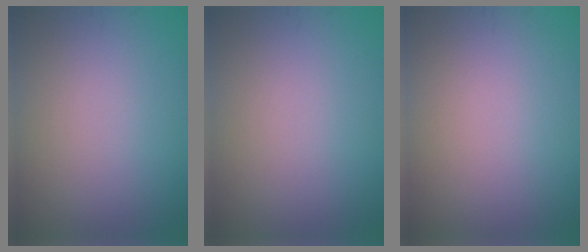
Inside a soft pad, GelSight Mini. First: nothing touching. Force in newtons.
{"total": 0.0}
{"total": 0.0}